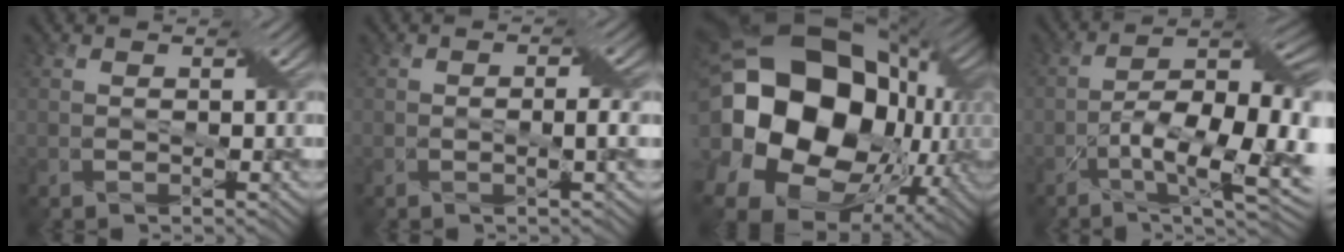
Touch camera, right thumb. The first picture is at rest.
{"total": 1.9, "force": [-0.3, 0.3, 1.9], "torque": [-0.032, 0.004, -0.005]}
{"total": 25.4, "force": [-1.2, 19.7, 16.0], "torque": [-0.325, -0.029, -0.048]}
{"total": 15.5, "force": [-5.6, 5.6, 13.4], "torque": [-0.212, -0.007, -0.086]}